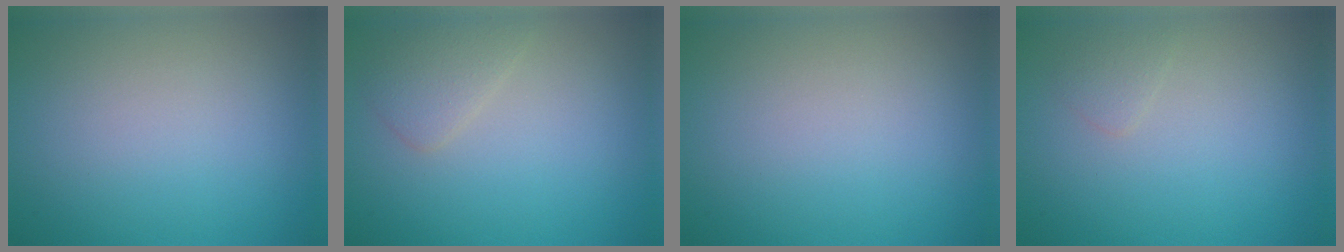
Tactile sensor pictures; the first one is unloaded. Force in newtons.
{"total": 1.9, "press": 1.9, "slide": 0.0}
{"total": 0.0}
{"total": 0.8, "press": 0.8, "slide": 0.1}